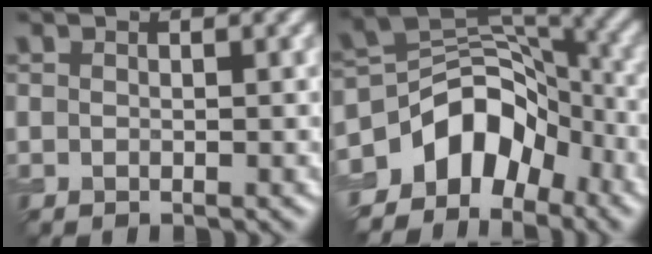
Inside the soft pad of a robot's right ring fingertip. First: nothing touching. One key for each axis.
{"total": 9.3, "fx": -5.1, "fy": 6.0, "fz": 5.0, "tx": -0.056, "ty": 0.010, "tz": -0.099}